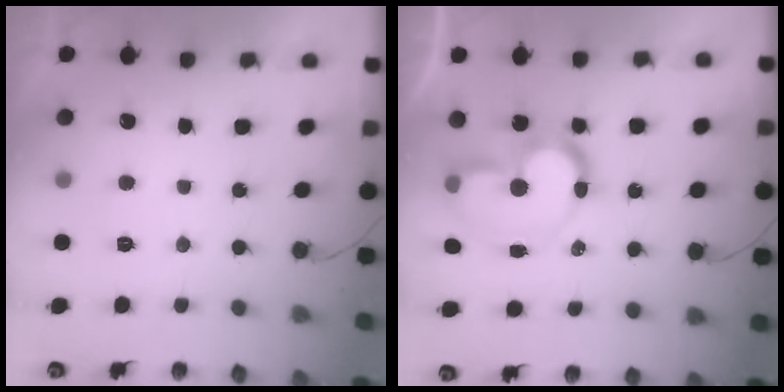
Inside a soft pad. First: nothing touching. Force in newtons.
{"total": 14.7, "press": 14.5, "slide": 2.4}